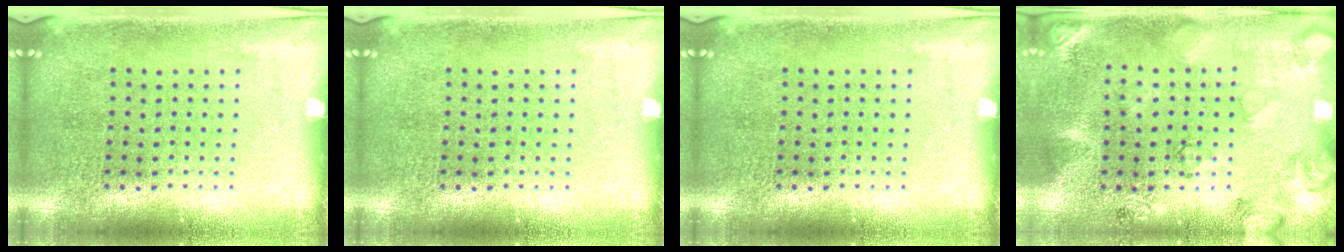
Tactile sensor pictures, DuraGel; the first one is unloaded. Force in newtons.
{"total": 0.0}
{"total": 0.0}
{"total": 2.6, "press": 1.8, "slide": 1.9}